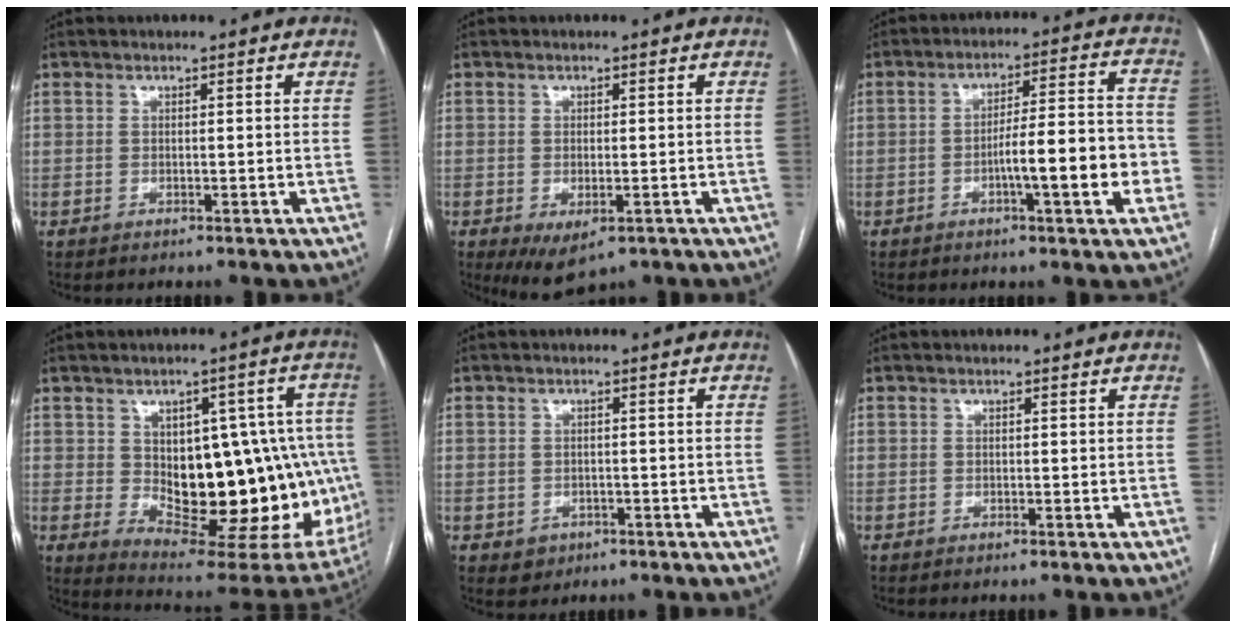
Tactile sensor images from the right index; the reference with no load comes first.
{"total": 5.4, "force": [-2.7, 2.5, 4.0], "torque": [-0.063, -0.013, -0.031]}
{"total": 11.1, "force": [-3.1, 1.4, 10.5], "torque": [-0.160, 0.017, -0.044]}
{"total": 23.4, "force": [-1.1, 10.5, 20.8], "torque": [-0.211, 0.018, 0.015]}
{"total": 2.9, "force": [-1.2, 2.6, 0.5], "torque": [0.001, 0.008, -0.010]}
{"total": 0.0}